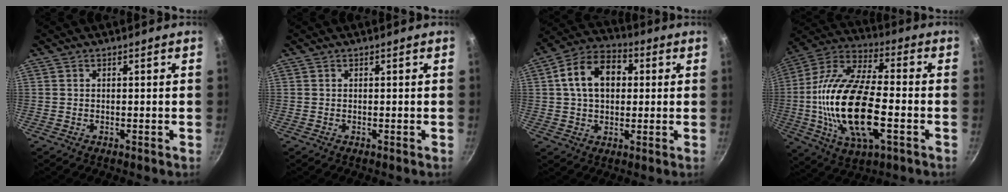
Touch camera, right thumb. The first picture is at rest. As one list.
[{"total": 0.0}, {"total": 12.7, "force": [2.2, 8.9, 8.9], "torque": [-0.121, 0.023, 0.021]}, {"total": 23.8, "force": [-4.0, 10.4, 21.0], "torque": [-0.408, 0.020, -0.085]}]